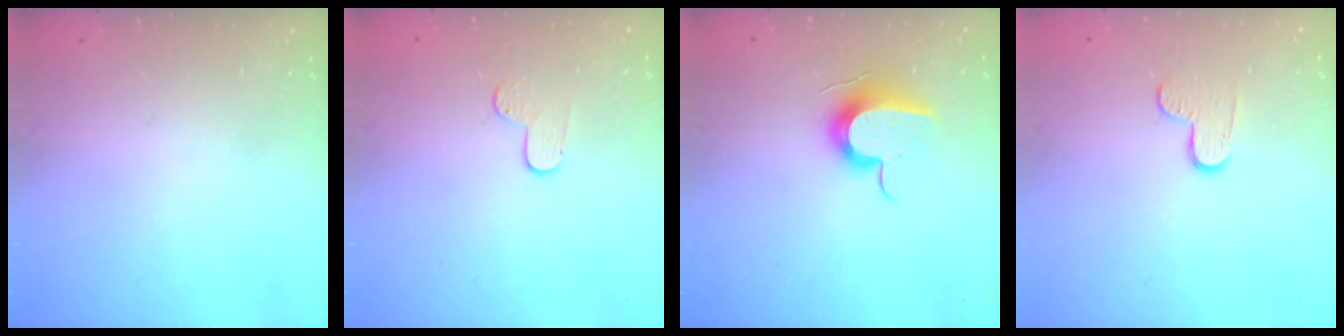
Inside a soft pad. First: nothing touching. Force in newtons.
{"total": 3.8, "press": 3.8, "slide": 0.4}
{"total": 10.6, "press": 10.5, "slide": 1.3}
{"total": 6.1, "press": 6.1, "slide": 0.6}